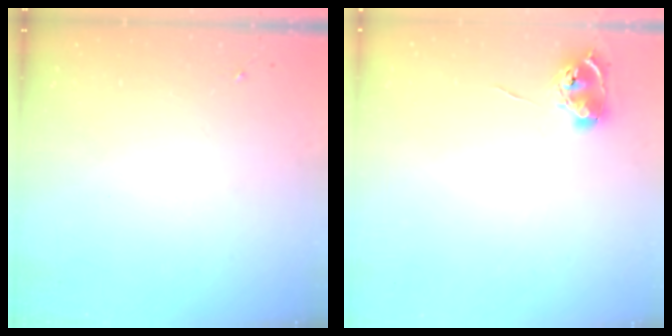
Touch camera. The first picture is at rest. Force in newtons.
{"total": 7.7, "press": 7.7, "slide": 0.7}